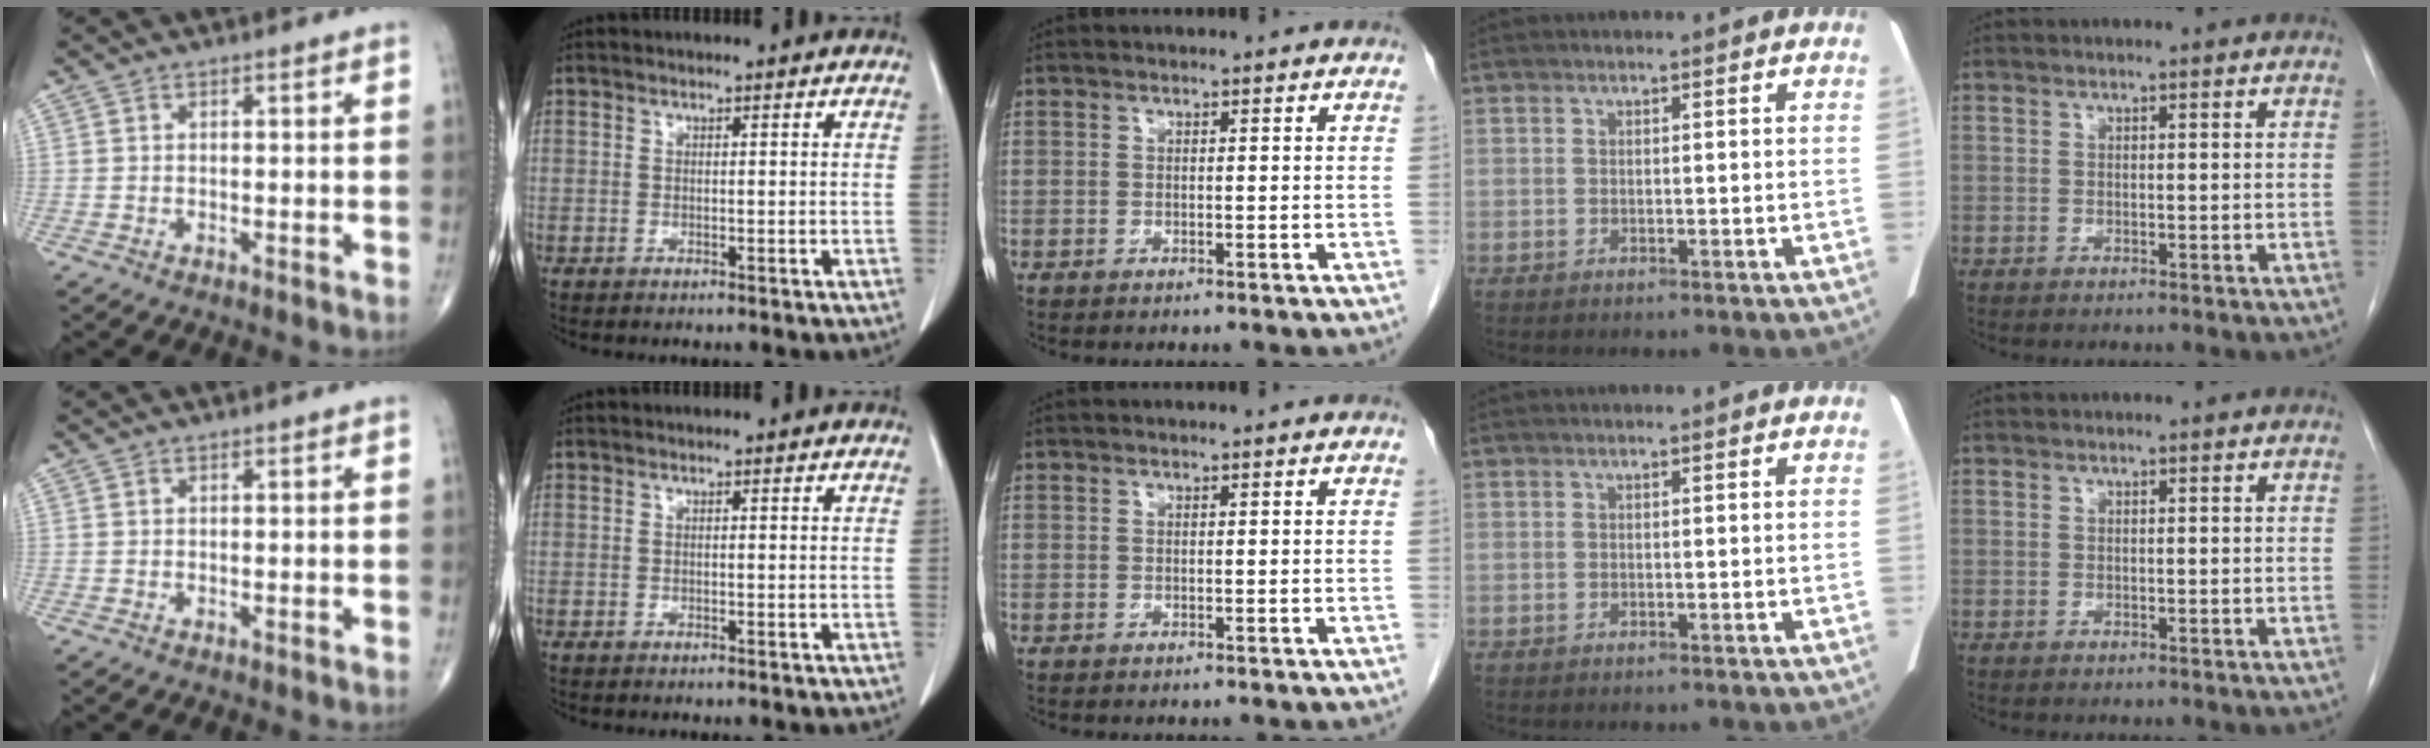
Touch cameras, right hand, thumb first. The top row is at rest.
{}